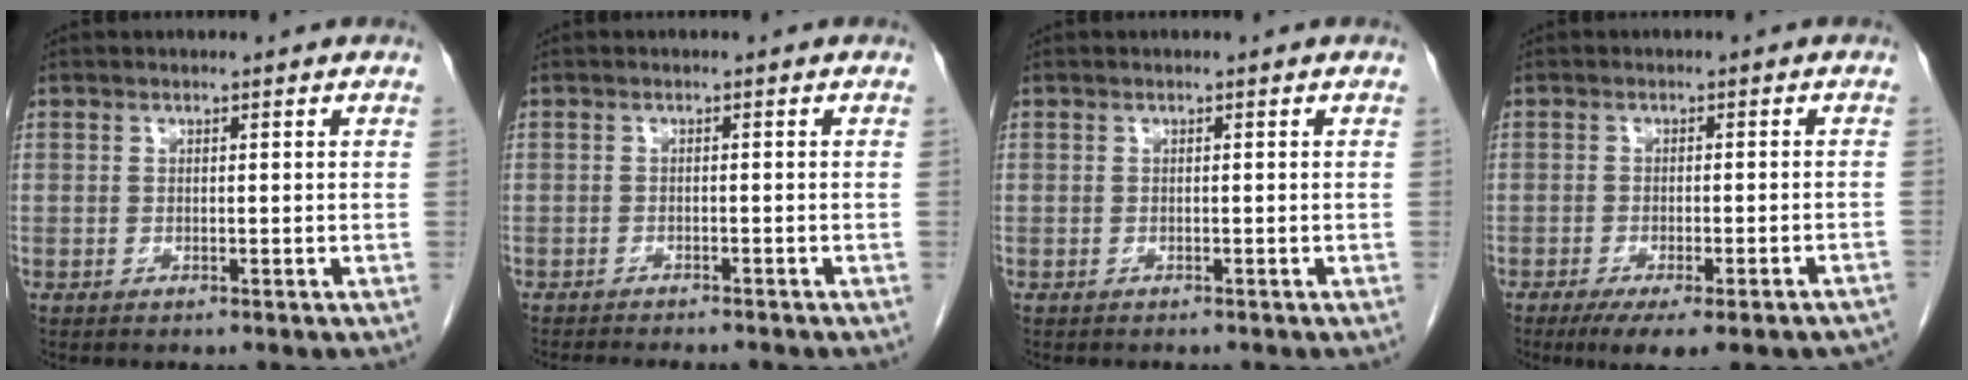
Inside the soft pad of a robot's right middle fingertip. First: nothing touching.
{"total": 6.7, "force": [-6.1, 1.0, 2.5], "torque": [-0.030, -0.008, -0.084]}
{"total": 0.6, "force": [-0.6, 0.2, 0.1], "torque": [-0.009, 0.000, -0.011]}
{"total": 12.9, "force": [-10.3, 2.5, 7.4], "torque": [-0.069, -0.006, -0.130]}